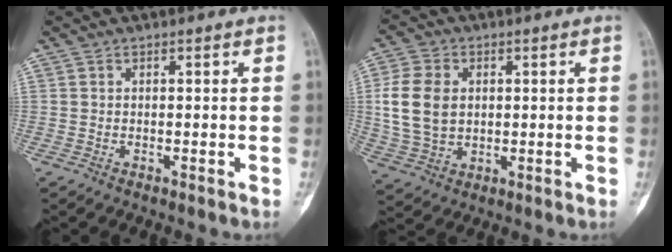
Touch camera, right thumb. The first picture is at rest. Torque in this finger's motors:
{"motor_torque": [1.12, 1.51, 1.23, 0.15, 0.33]}